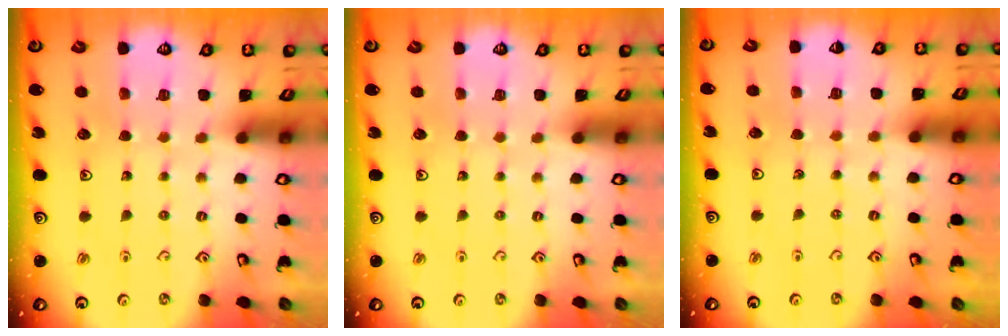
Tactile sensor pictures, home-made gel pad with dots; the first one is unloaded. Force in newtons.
{"total": 0.0}
{"total": 1.3, "press": 1.3, "slide": 0.2}